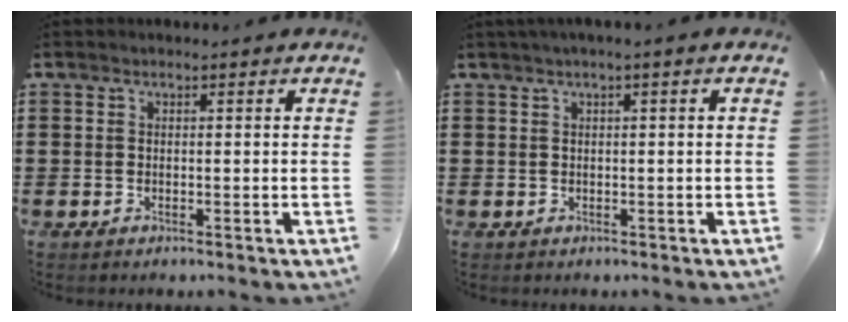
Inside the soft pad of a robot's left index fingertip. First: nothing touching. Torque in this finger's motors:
{"motor_torque": [2.13, 0.00, 0.01, -0.04]}